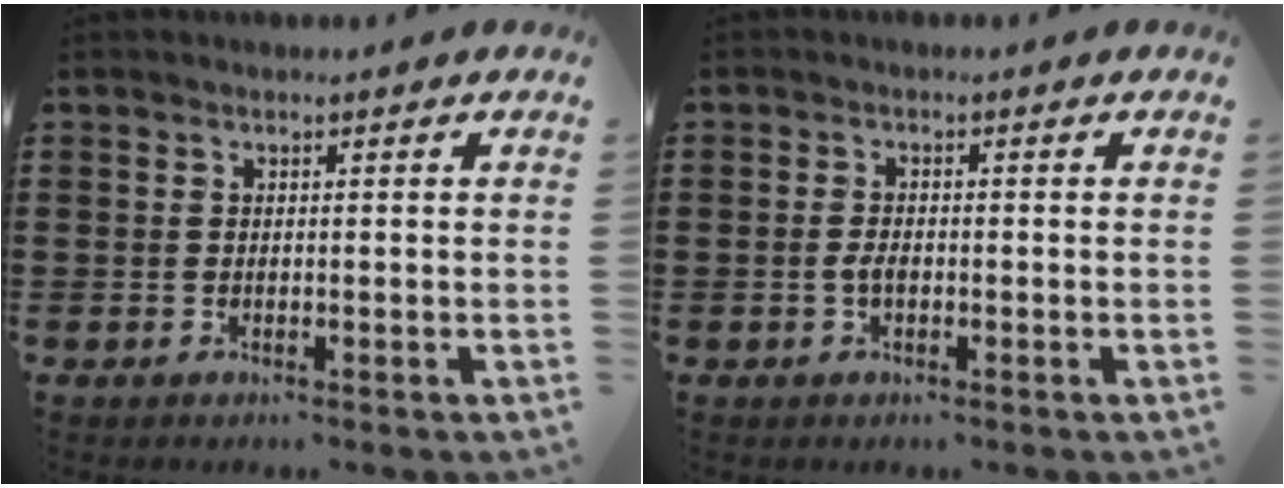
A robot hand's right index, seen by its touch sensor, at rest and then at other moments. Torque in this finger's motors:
{"motor_torque": [2.14, 0.00, 0.05, 0.06]}